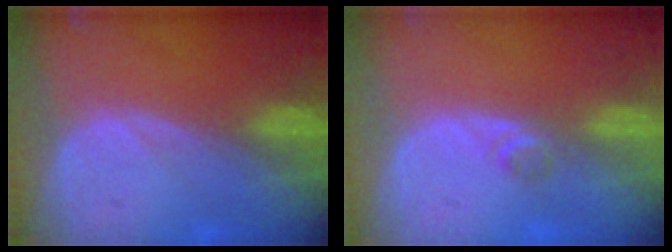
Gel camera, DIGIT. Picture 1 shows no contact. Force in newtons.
{"total": 1.6, "press": 1.4, "slide": 0.8}